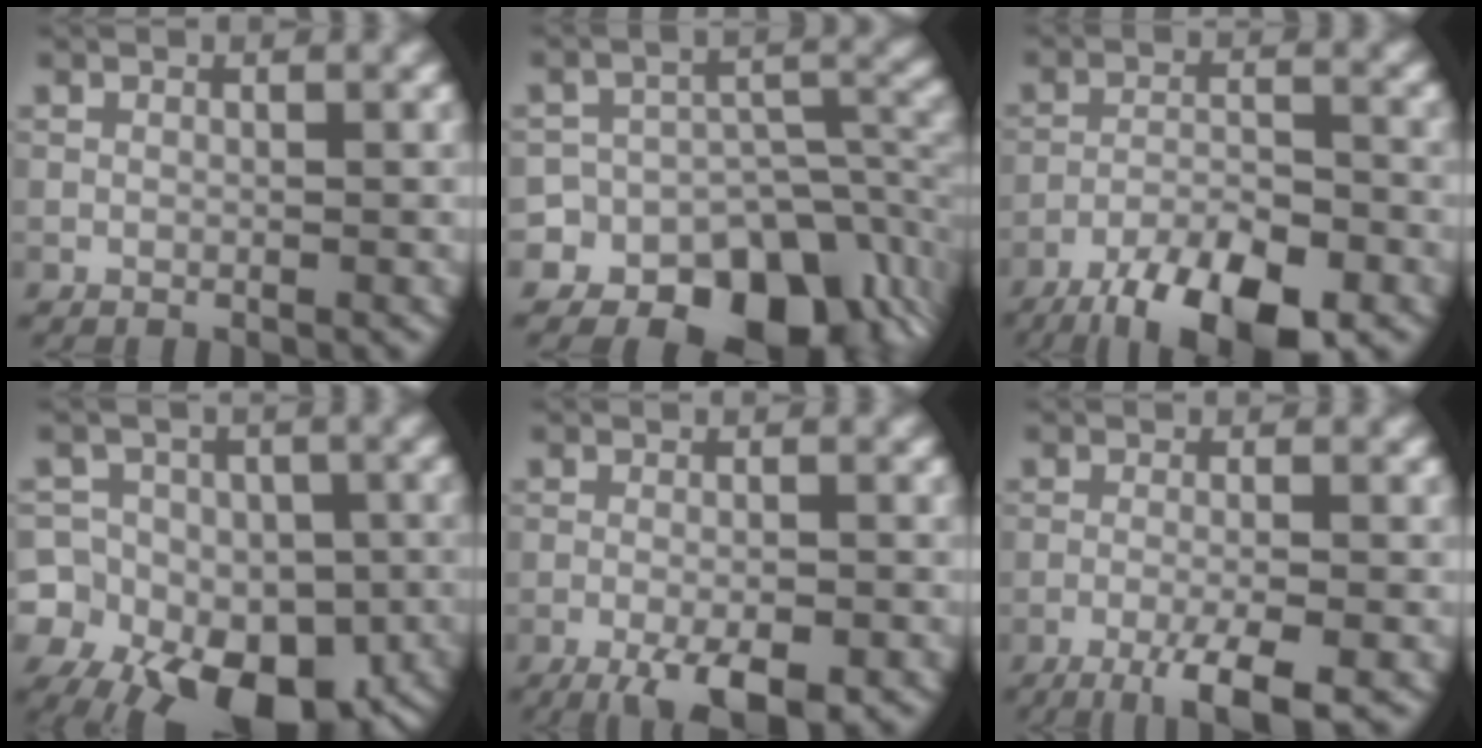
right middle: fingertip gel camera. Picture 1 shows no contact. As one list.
[{"total": 13.4, "force": [-8.8, 9.1, 4.4], "torque": [-0.071, 0.007, -0.130]}, {"total": 9.9, "force": [-7.2, 3.0, 6.2], "torque": [-0.103, -0.020, -0.122]}, {"total": 15.5, "force": [-7.1, 12.1, 6.6], "torque": [-0.101, -0.024, -0.136]}, {"total": 5.6, "force": [-3.3, 1.5, 4.2], "torque": [-0.070, -0.008, -0.050]}, {"total": 4.9, "force": [-2.7, 0.9, 4.0], "torque": [-0.064, 0.001, -0.052]}]